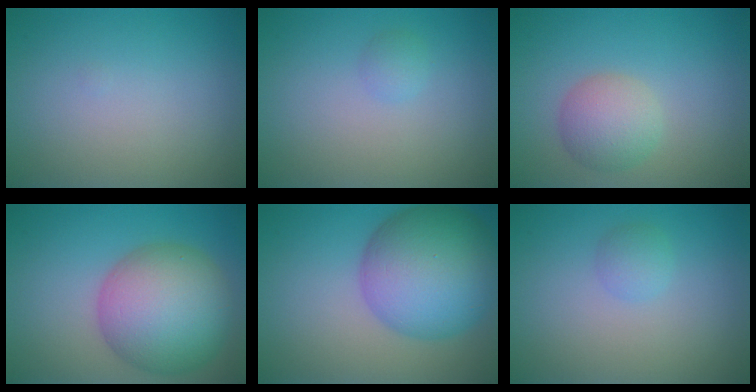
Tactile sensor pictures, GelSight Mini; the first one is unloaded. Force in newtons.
{"total": 0.9, "press": 0.9, "slide": 0.0}
{"total": 3.5, "press": 3.5, "slide": 0.3}
{"total": 10.2, "press": 10.2, "slide": 0.1}
{"total": 12.7, "press": 12.7, "slide": 0.2}
{"total": 1.3, "press": 1.3, "slide": 0.0}